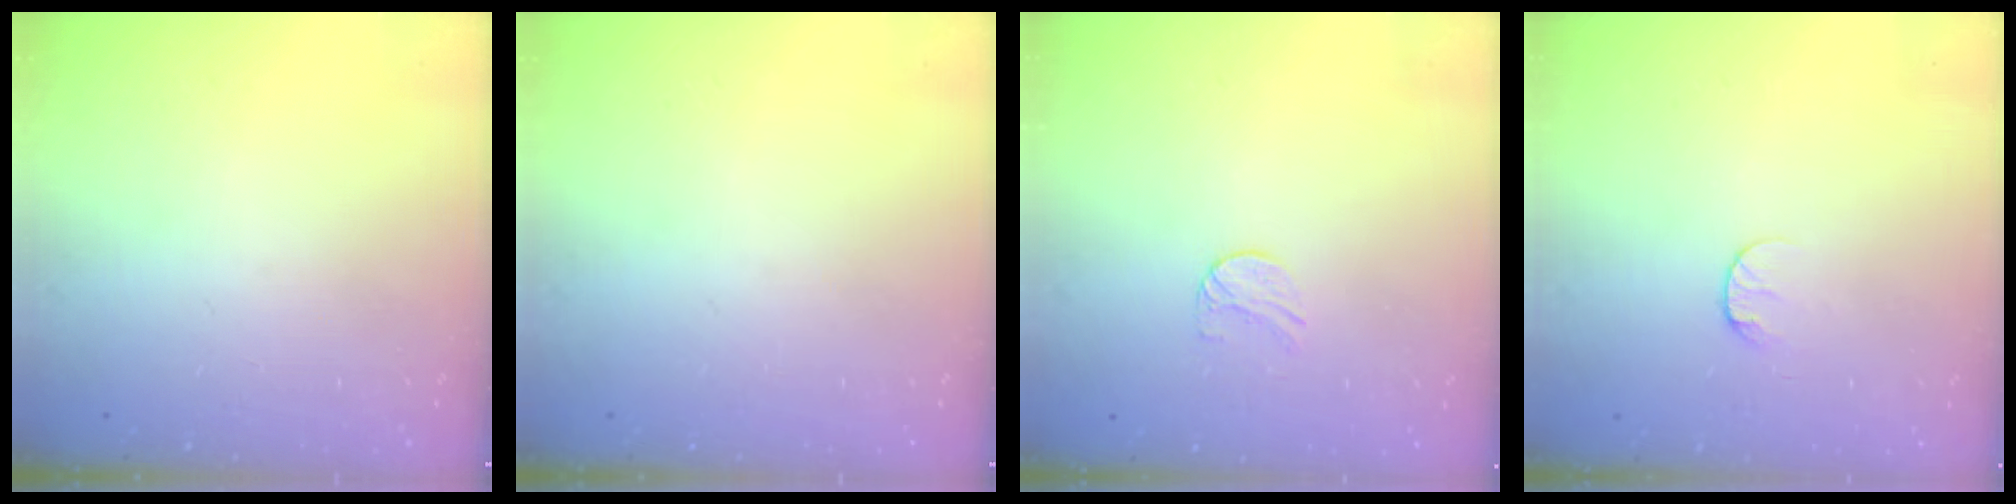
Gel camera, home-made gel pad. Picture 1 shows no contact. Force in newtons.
{"total": 0.0}
{"total": 5.5, "press": 5.5, "slide": 0.4}
{"total": 7.6, "press": 7.6, "slide": 0.7}